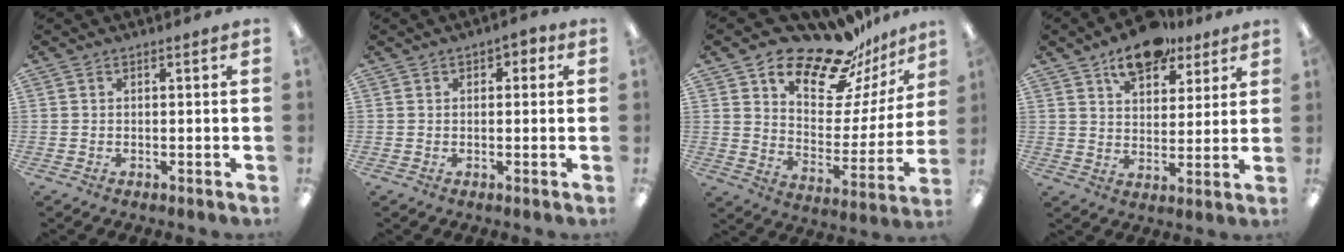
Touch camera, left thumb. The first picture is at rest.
{"total": 1.9, "force": [0.5, 1.3, 1.3], "torque": [-0.019, 0.003, 0.007]}
{"total": 18.5, "force": [16.2, 6.1, 6.5], "torque": [-0.115, -0.129, 0.282]}
{"total": 11.9, "force": [8.6, 6.1, 5.4], "torque": [-0.067, -0.045, 0.152]}